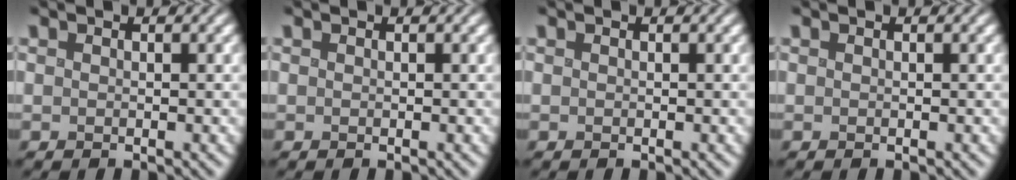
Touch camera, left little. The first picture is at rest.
{"total": 0.0}
{"total": 0.0}
{"total": 0.0}